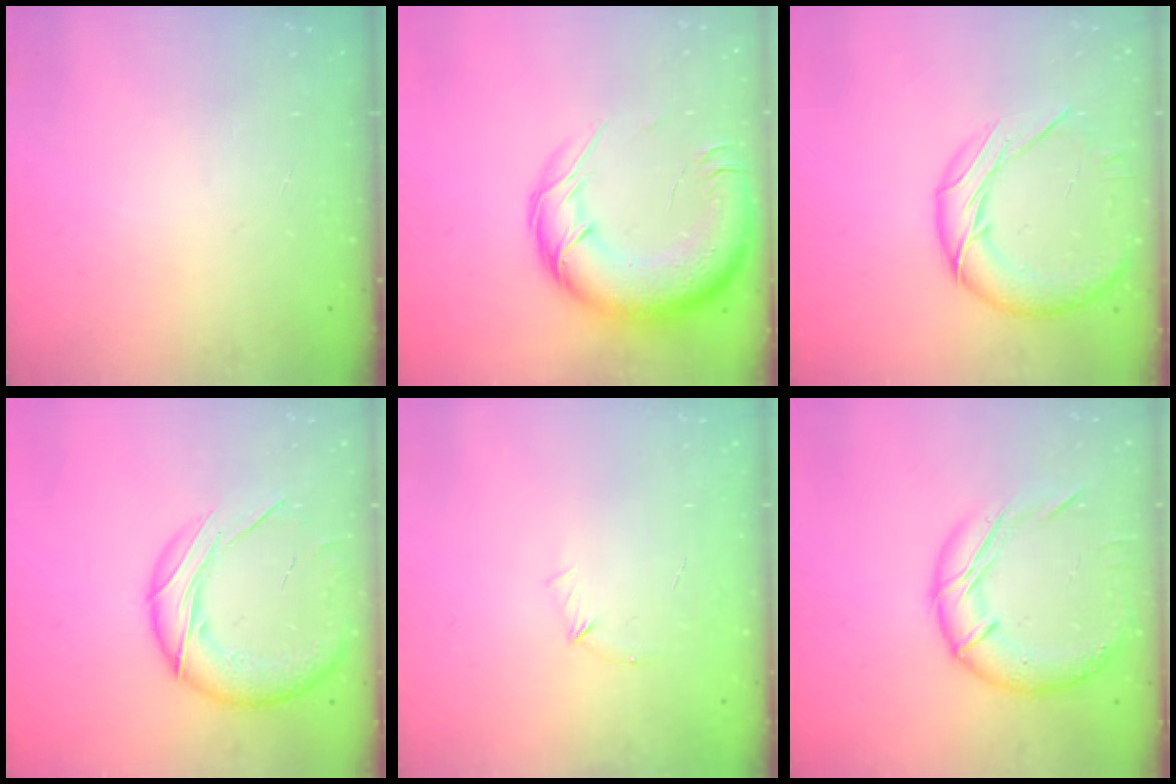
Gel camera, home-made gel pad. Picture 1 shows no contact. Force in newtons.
{"total": 22.3, "press": 21.7, "slide": 5.0}
{"total": 14.2, "press": 14.2, "slide": 0.8}
{"total": 18.1, "press": 17.9, "slide": 2.8}
{"total": 4.9, "press": 4.7, "slide": 1.2}
{"total": 15.8, "press": 15.7, "slide": 1.7}